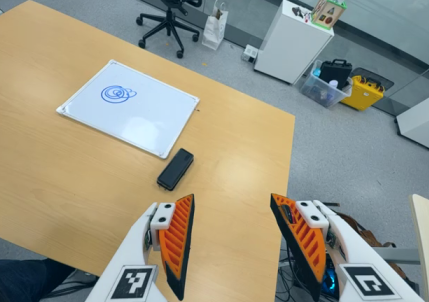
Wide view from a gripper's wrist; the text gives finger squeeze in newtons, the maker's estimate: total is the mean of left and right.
{"total": 0.0}